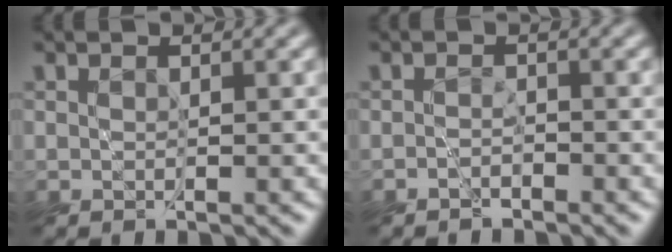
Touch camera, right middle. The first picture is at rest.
{"total": 1.0, "force": [-0.9, 0.4, 0.3], "torque": [-0.004, 0.000, -0.020]}